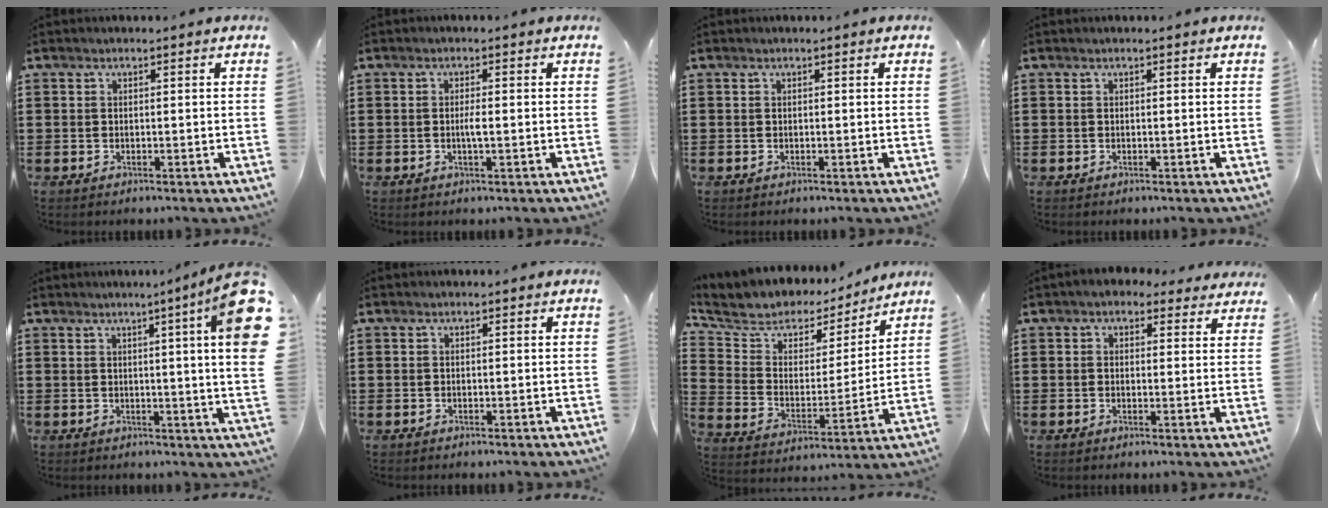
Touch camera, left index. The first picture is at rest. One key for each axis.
{"total": 1.8, "fx": -0.2, "fy": 0.2, "fz": 1.8, "tx": -0.034, "ty": -0.001, "tz": -0.004}
{"total": 0.0}
{"total": 0.0}
{"total": 9.5, "fx": 3.7, "fy": -0.2, "fz": 8.8, "tx": -0.126, "ty": -0.031, "tz": 0.057}
{"total": 0.0}
{"total": 6.1, "fx": 4.9, "fy": 3.5, "fz": 1.1, "tx": -0.064, "ty": -0.031, "tz": 0.081}
{"total": 2.6, "fx": 2.0, "fy": 1.5, "fz": 0.9, "tx": -0.018, "ty": 0.000, "tz": 0.033}